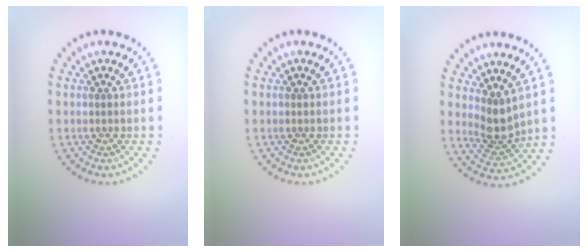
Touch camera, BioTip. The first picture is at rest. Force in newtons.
{"total": 0.0}
{"total": 2.7, "press": 2.0, "slide": 1.8}